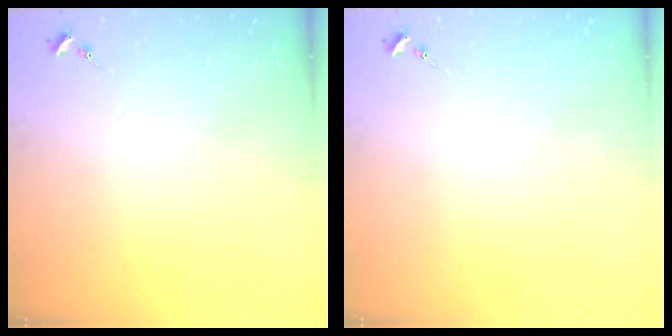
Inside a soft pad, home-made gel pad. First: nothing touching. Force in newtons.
{"total": 0.0}